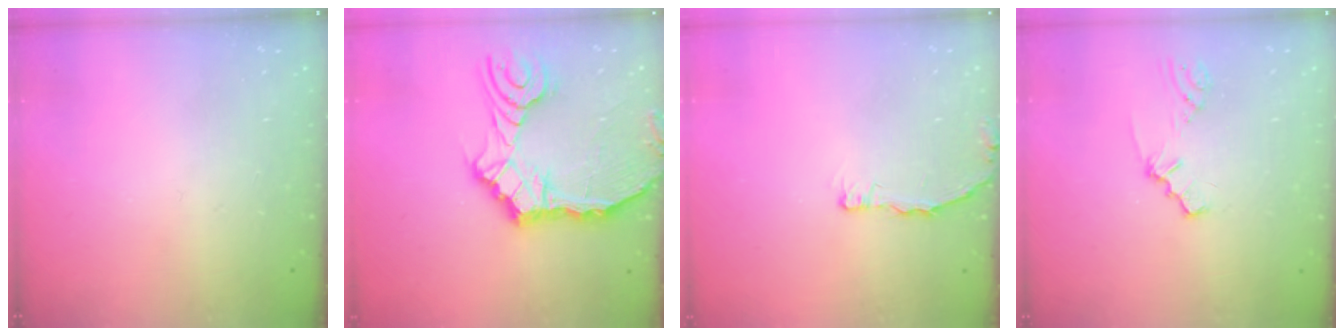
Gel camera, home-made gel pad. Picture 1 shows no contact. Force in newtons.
{"total": 14.7, "press": 14.1, "slide": 4.1}
{"total": 3.6, "press": 3.6, "slide": 0.4}
{"total": 0.9, "press": 0.8, "slide": 0.2}